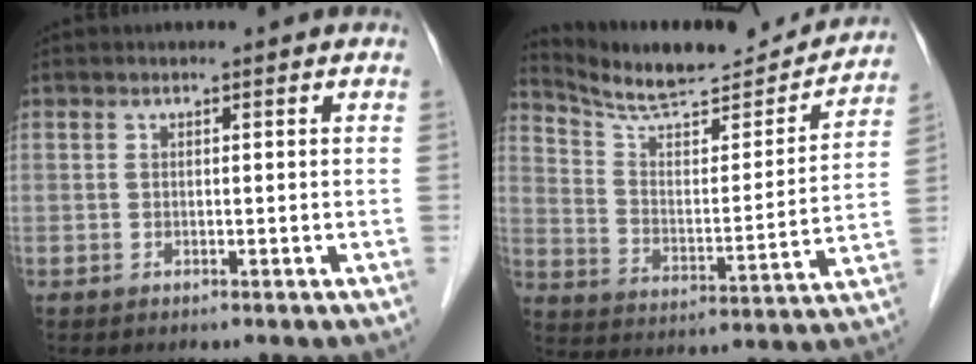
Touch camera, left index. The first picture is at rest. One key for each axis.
{"total": 20.0, "fx": 18.8, "fy": 3.1, "fz": 6.0, "tx": -0.096, "ty": -0.030, "tz": 0.274}